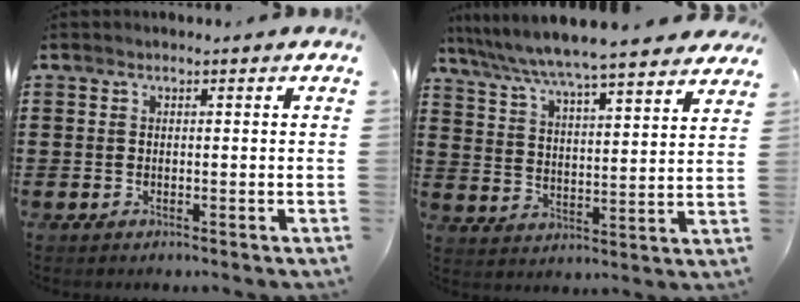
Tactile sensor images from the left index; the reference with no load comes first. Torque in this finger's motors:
{"motor_torque": [1.61, -0.53, 1.05, 0.21]}